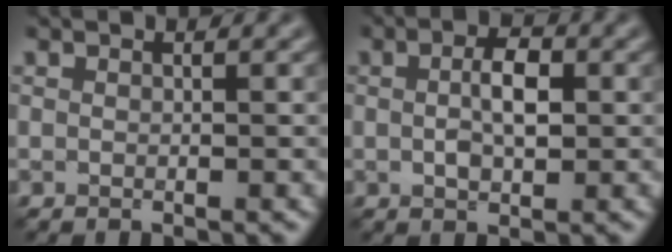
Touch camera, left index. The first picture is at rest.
{"total": 3.4, "force": [0.2, 1.6, 2.9], "torque": [-0.058, 0.002, 0.002]}